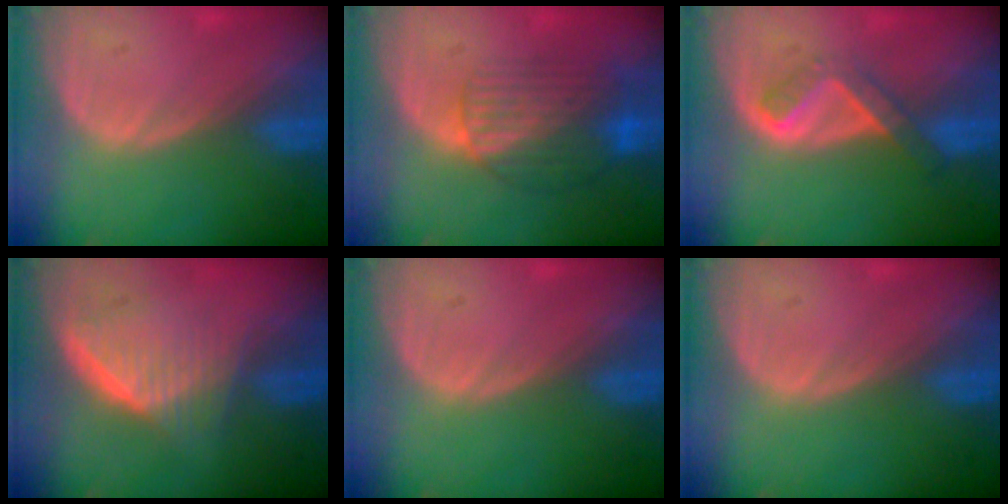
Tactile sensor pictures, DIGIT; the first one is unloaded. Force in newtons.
{"total": 8.5, "press": 7.2, "slide": 4.5}
{"total": 5.1, "press": 4.4, "slide": 2.7}
{"total": 6.7, "press": 6.0, "slide": 2.9}
{"total": 0.0}
{"total": 0.0}